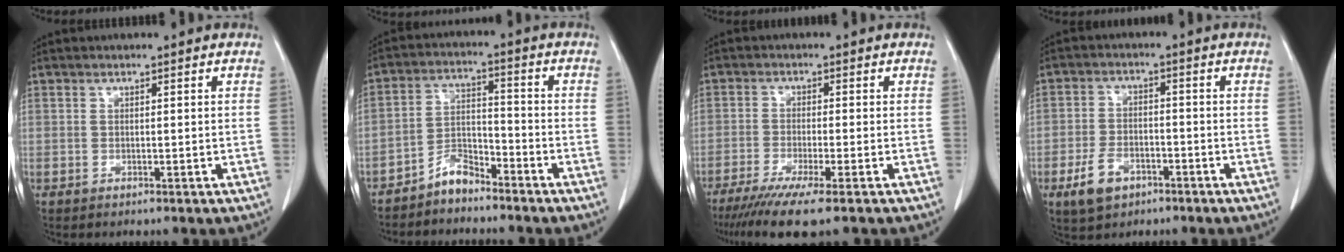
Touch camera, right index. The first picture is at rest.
{"total": 5.0, "force": [-4.4, 1.6, 1.8], "torque": [-0.029, 0.003, -0.085]}
{"total": 8.6, "force": [-6.1, -0.2, 6.0], "torque": [-0.093, -0.021, -0.098]}
{"total": 6.1, "force": [-3.4, 3.7, 3.6], "torque": [-0.075, 0.003, -0.055]}